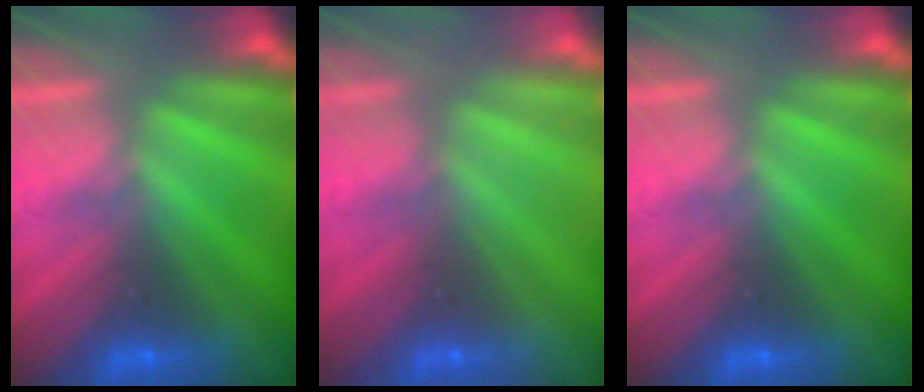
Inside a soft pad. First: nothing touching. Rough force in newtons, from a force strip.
{"total": 3.0}
{"total": 0.0}